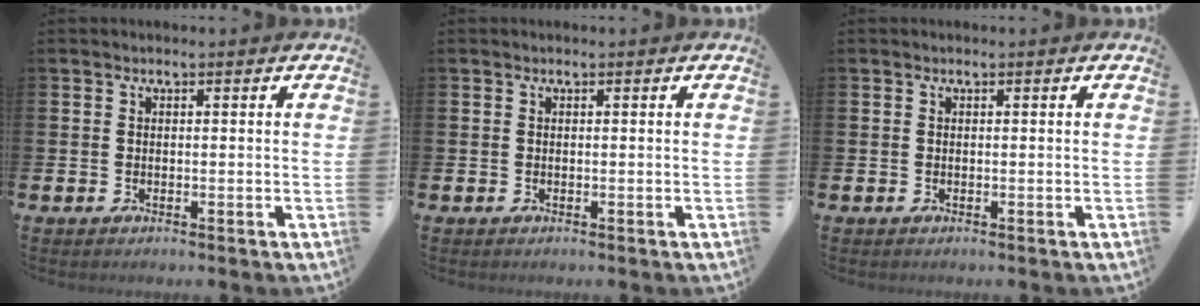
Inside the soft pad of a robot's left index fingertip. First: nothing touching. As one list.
[{"total": 0.0}, {"total": 0.0}]